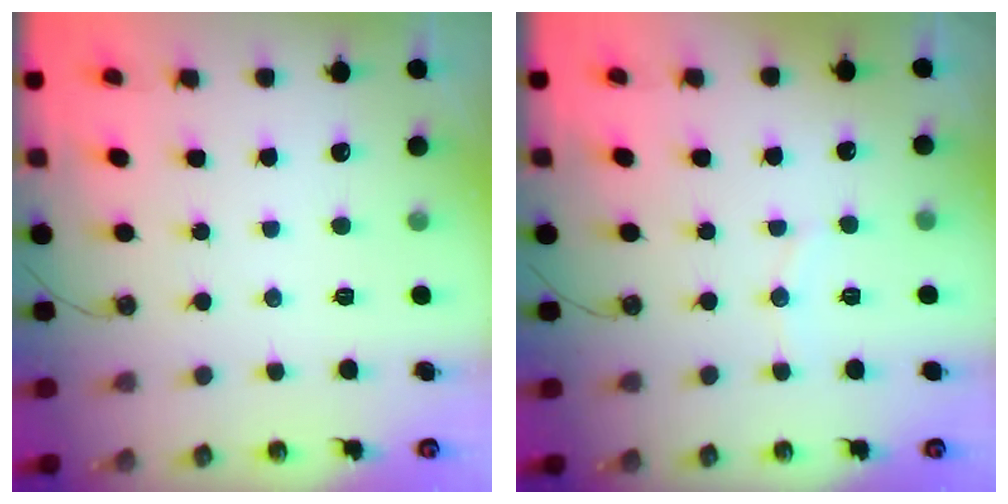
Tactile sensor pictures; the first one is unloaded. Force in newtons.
{"total": 4.3, "press": 4.2, "slide": 1.0}